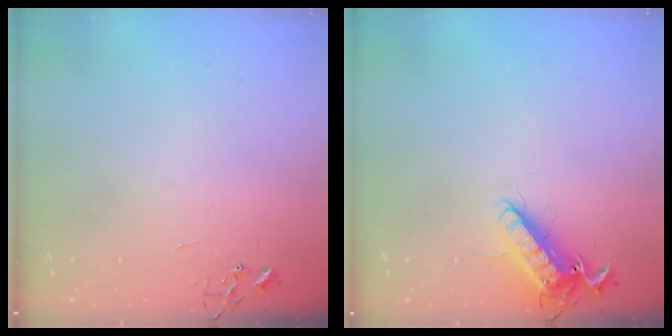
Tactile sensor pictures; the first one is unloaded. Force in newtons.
{"total": 12.9, "press": 12.8, "slide": 1.7}